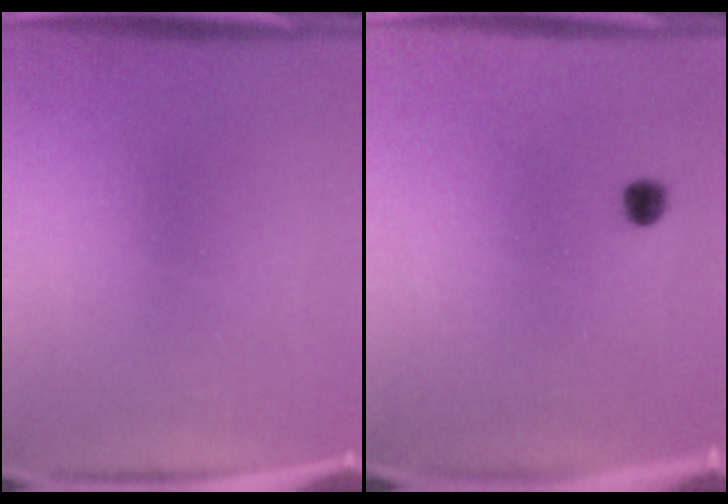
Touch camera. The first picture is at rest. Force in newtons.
{"total": 2.4}